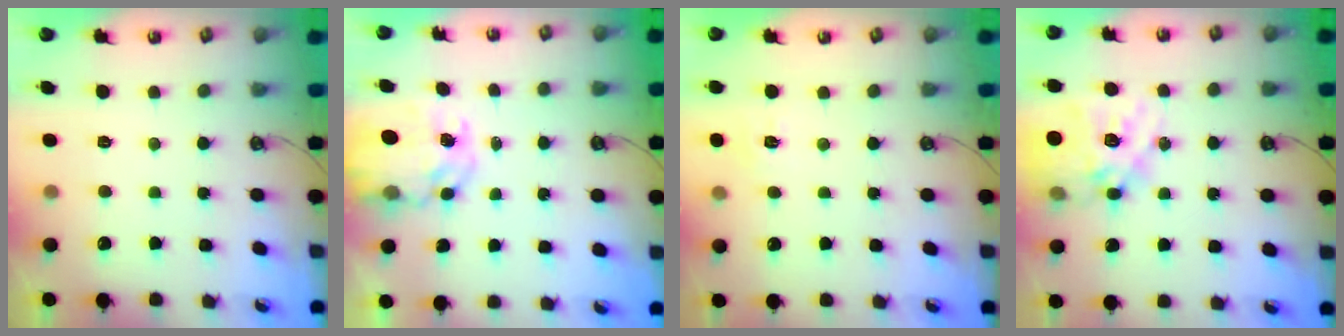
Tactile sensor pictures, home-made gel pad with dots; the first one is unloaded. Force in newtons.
{"total": 8.7, "press": 8.7, "slide": 0.8}
{"total": 5.6, "press": 5.6, "slide": 0.7}
{"total": 20.2, "press": 20.1, "slide": 1.7}